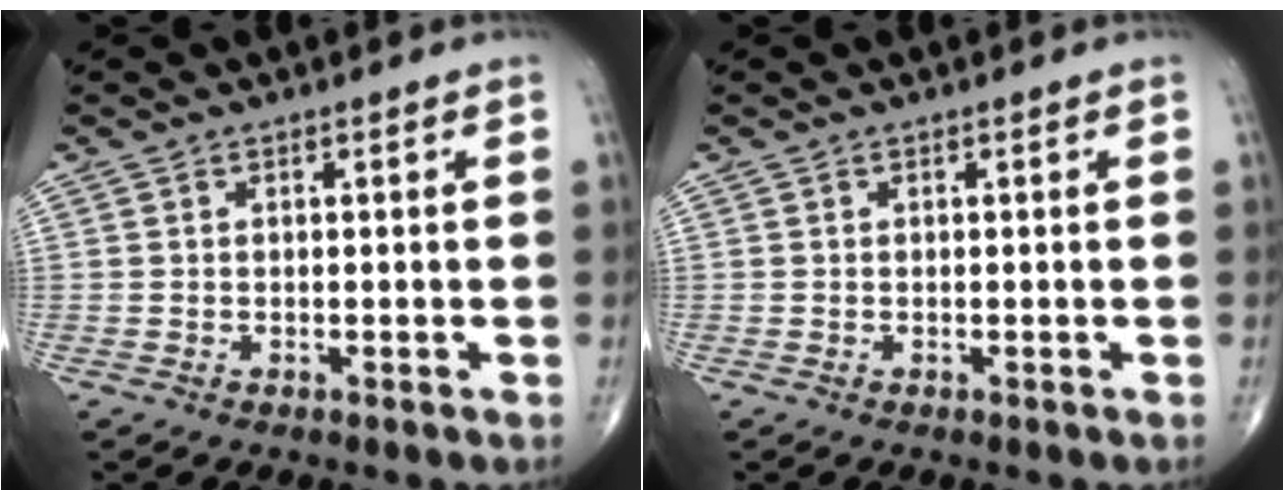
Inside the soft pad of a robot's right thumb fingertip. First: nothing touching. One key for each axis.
{"total": 0.0}